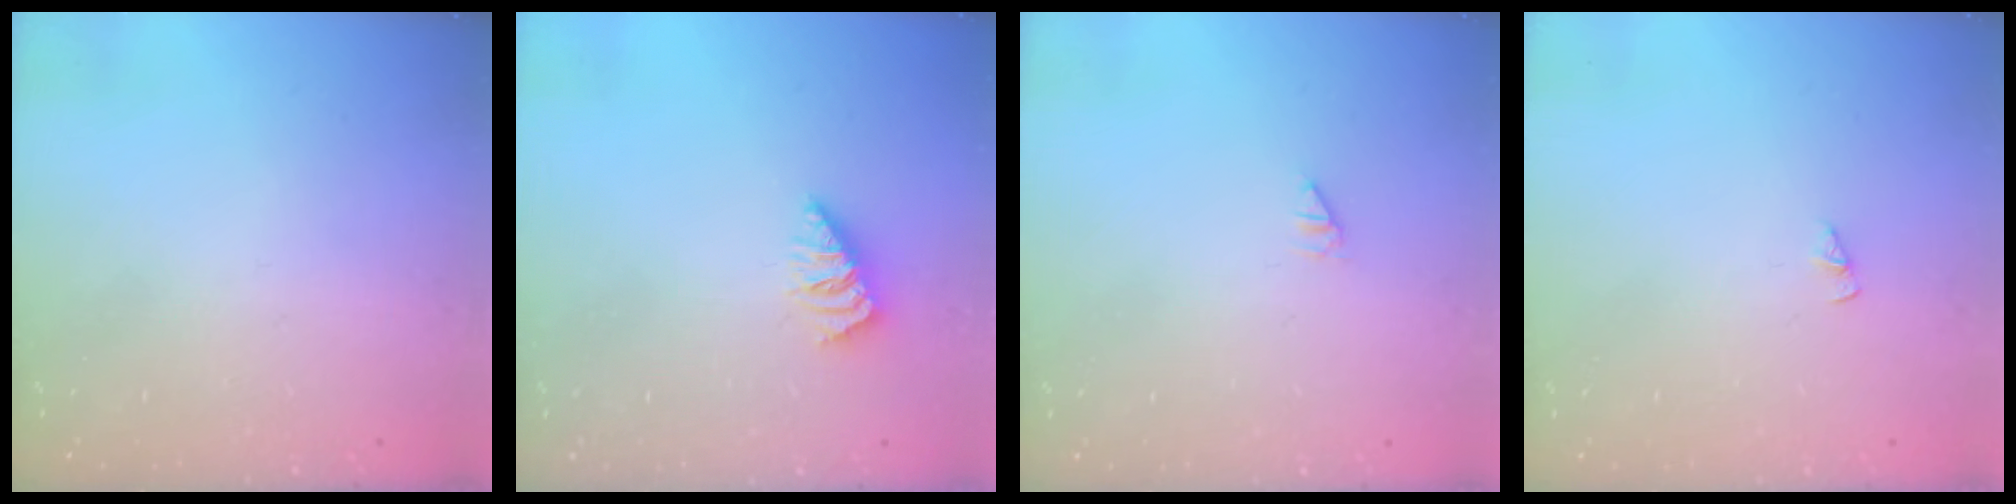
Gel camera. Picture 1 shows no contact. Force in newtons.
{"total": 0.7, "press": 0.7, "slide": 0.1}
{"total": 0.0}
{"total": 0.8, "press": 0.8, "slide": 0.1}